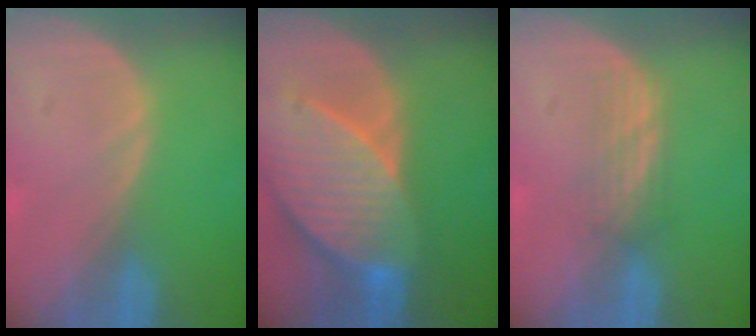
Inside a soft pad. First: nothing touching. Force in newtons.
{"total": 10.2, "press": 9.0, "slide": 4.8}
{"total": 2.7, "press": 2.5, "slide": 0.9}